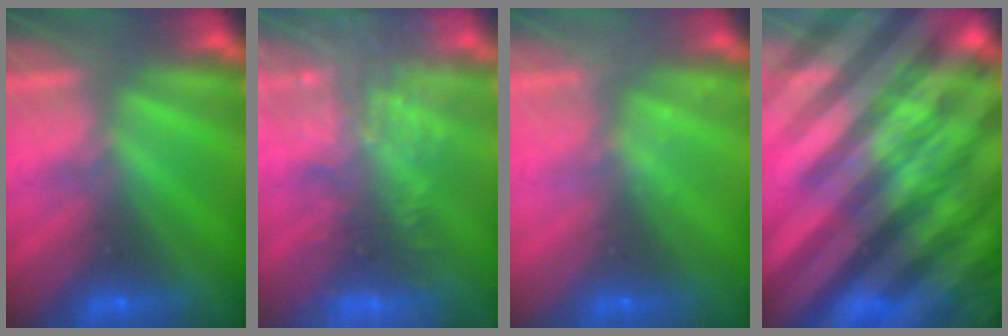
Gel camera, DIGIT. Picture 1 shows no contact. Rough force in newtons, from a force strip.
{"total": 8.4}
{"total": 2.2}
{"total": 8.5}